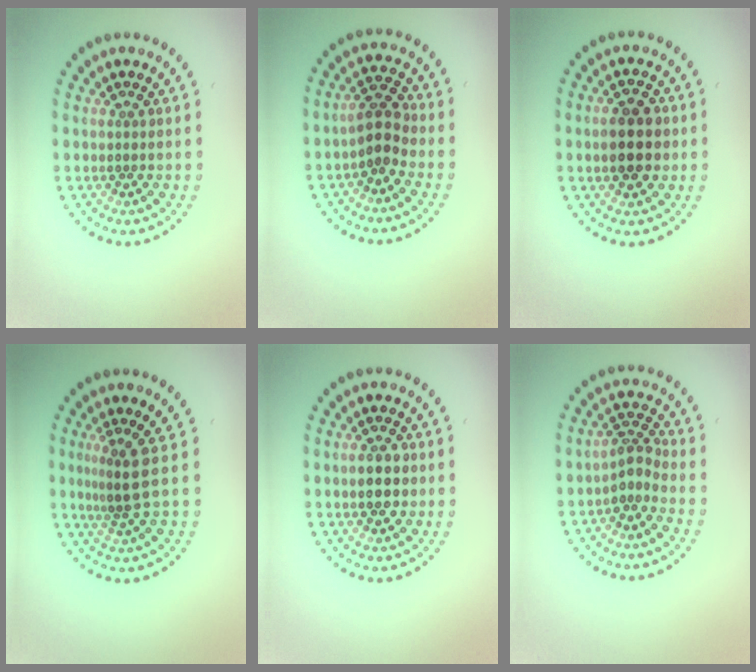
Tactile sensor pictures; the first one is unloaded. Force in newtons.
{"total": 3.0, "press": 2.8, "slide": 1.0}
{"total": 4.4, "press": 4.4, "slide": 0.2}
{"total": 2.8, "press": 1.8, "slide": 2.2}
{"total": 2.7, "press": 2.7, "slide": 0.2}
{"total": 2.2, "press": 1.6, "slide": 1.5}